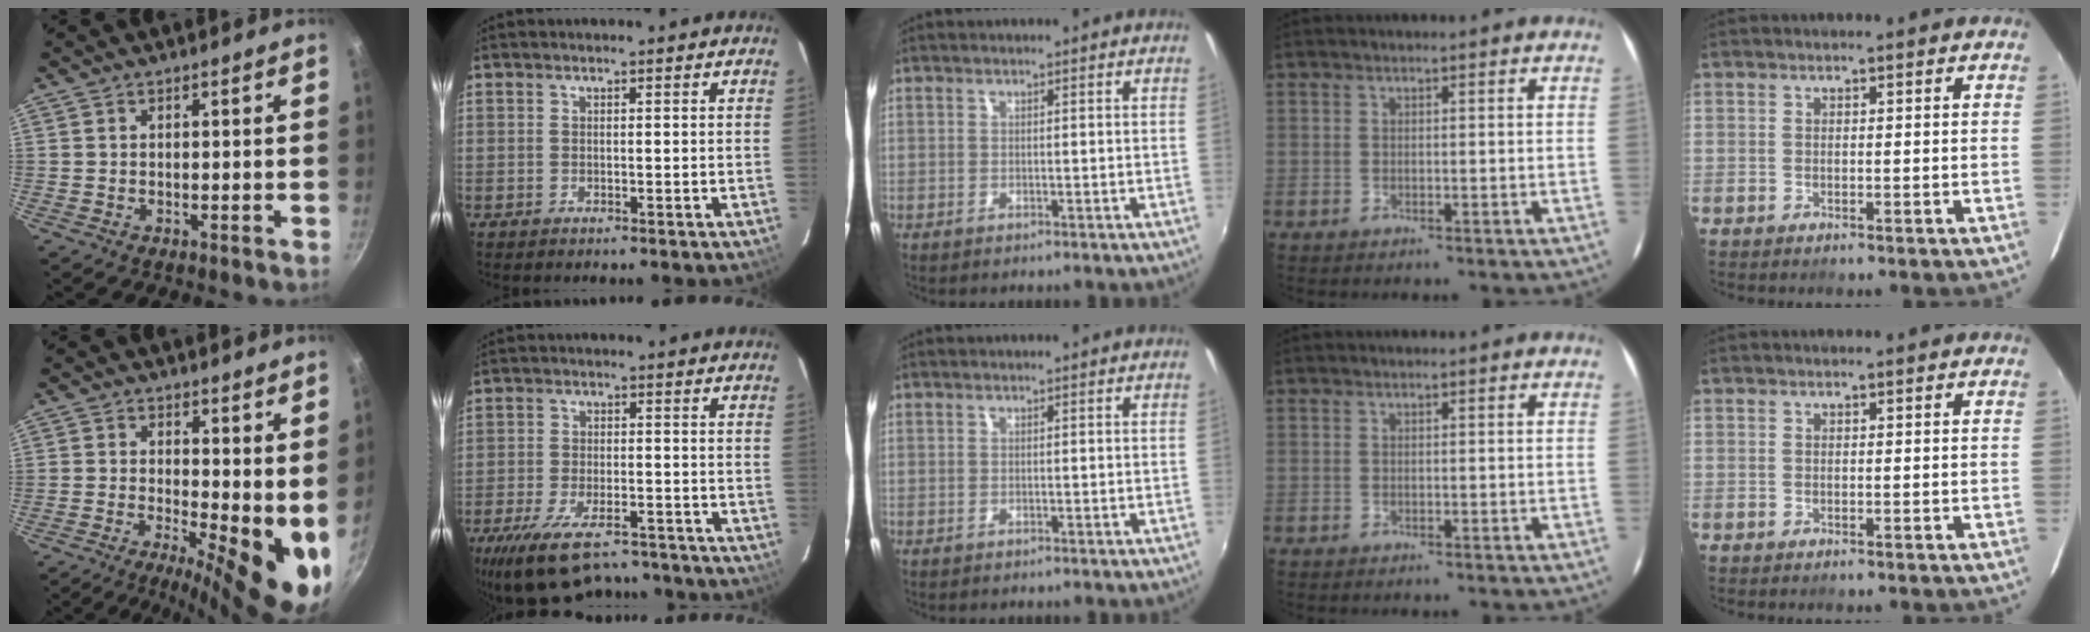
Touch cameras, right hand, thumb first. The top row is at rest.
{"thumb": {"total": 11.8, "force": [-0.3, 4.0, 11.0], "torque": [-0.136, -0.015, -0.001]}, "index": {"total": 17.0, "force": [-12.7, 7.0, 8.9], "torque": [-0.189, -0.027, -0.198]}}